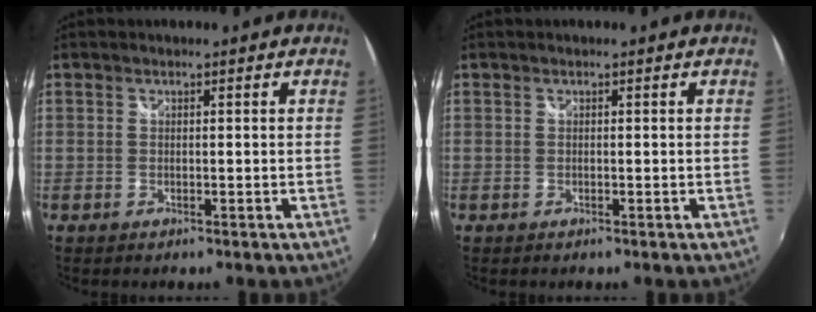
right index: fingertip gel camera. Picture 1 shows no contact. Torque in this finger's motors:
{"motor_torque": [0.06, 0.05, 0.00, 0.00]}